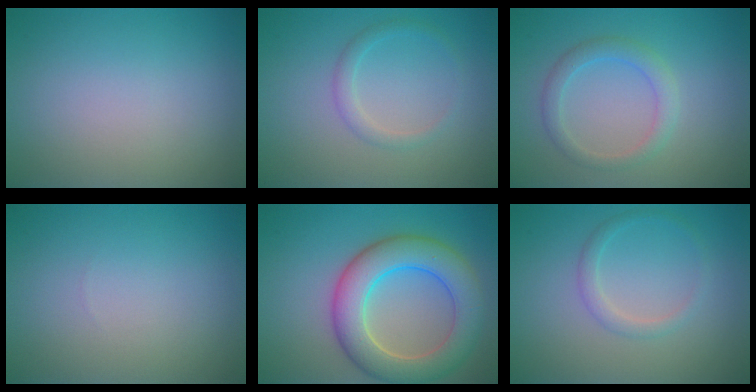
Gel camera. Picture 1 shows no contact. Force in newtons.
{"total": 1.5, "press": 1.5, "slide": 0.1}
{"total": 2.3, "press": 2.3, "slide": 0.1}
{"total": 0.0}
{"total": 7.7, "press": 7.7, "slide": 0.2}
{"total": 1.6, "press": 1.6, "slide": 0.1}